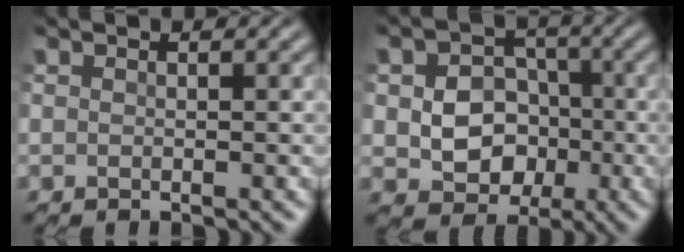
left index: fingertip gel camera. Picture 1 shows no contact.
{"total": 6.8, "force": [-1.1, 5.6, 3.8], "torque": [-0.053, -0.007, -0.029]}